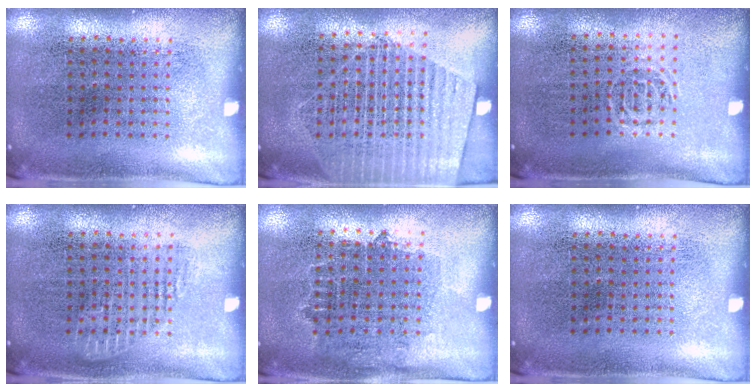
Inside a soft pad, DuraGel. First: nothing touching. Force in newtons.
{"total": 1.7, "press": 1.5, "slide": 0.8}
{"total": 0.6, "press": 0.5, "slide": 0.4}
{"total": 1.3, "press": 1.2, "slide": 0.4}
{"total": 0.8, "press": 0.7, "slide": 0.4}
{"total": 0.0}